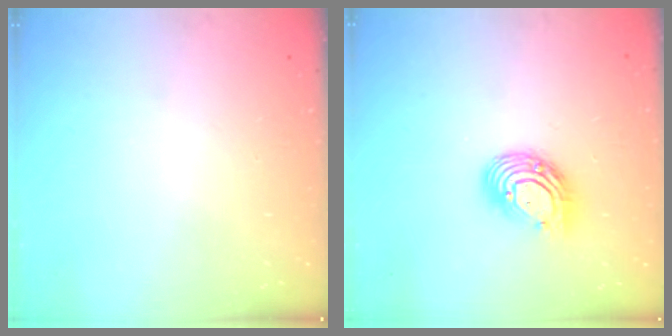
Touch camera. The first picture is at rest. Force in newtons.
{"total": 11.1, "press": 11.0, "slide": 1.1}